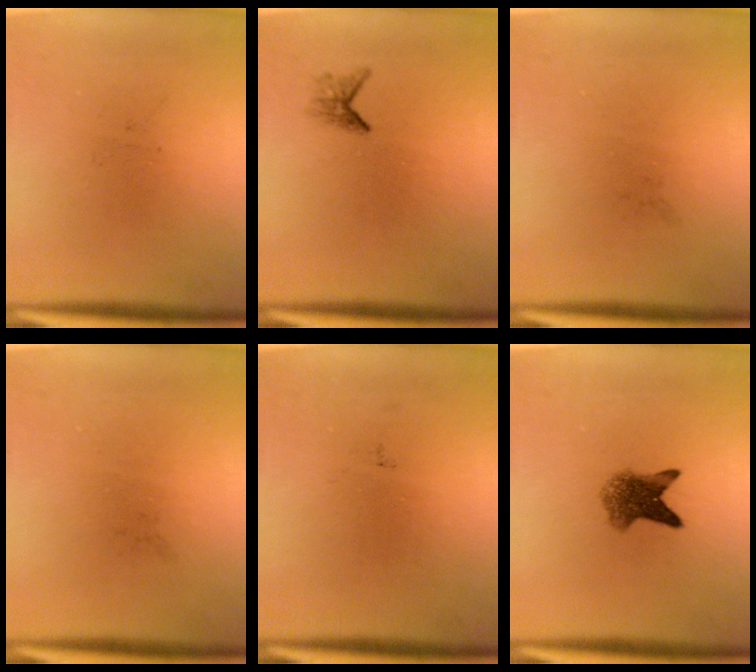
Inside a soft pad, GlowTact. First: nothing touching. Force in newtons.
{"total": 1.2}
{"total": 0.0}
{"total": 0.0}
{"total": 0.0}
{"total": 4.9}